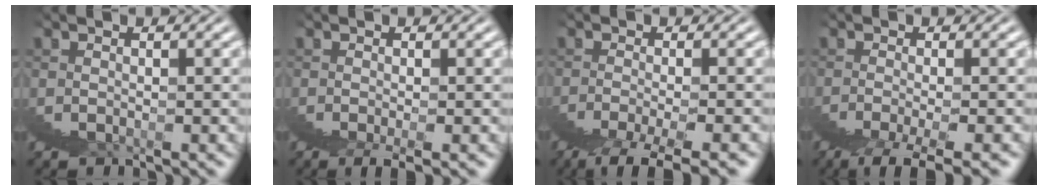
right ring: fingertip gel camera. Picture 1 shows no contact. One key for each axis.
{"total": 2.0, "fx": 1.4, "fy": -1.3, "fz": 0.6, "tx": 0.007, "ty": 0.027, "tz": 0.012}
{"total": 2.3, "fx": -0.4, "fy": -2.2, "fz": 0.4, "tx": -0.009, "ty": 0.016, "tz": -0.010}
{"total": 2.3, "fx": -0.1, "fy": -2.2, "fz": 0.4, "tx": -0.003, "ty": 0.018, "tz": -0.006}